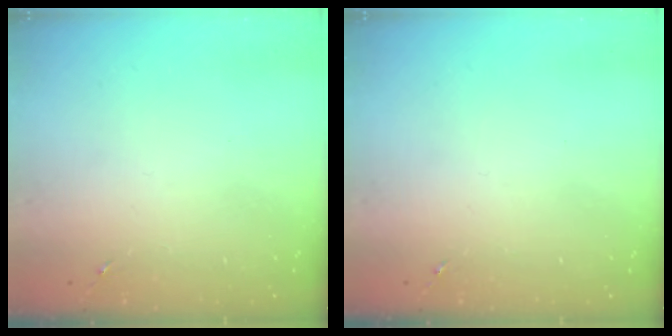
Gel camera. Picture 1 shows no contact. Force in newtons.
{"total": 0.0}